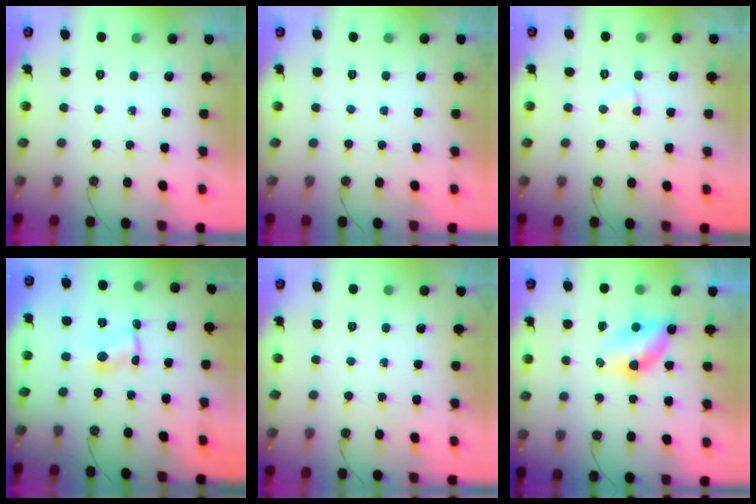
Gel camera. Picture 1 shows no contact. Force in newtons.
{"total": 0.0}
{"total": 2.5, "press": 2.5, "slide": 0.4}
{"total": 1.0, "press": 0.6, "slide": 0.8}
{"total": 0.0}
{"total": 5.5, "press": 5.5, "slide": 0.6}